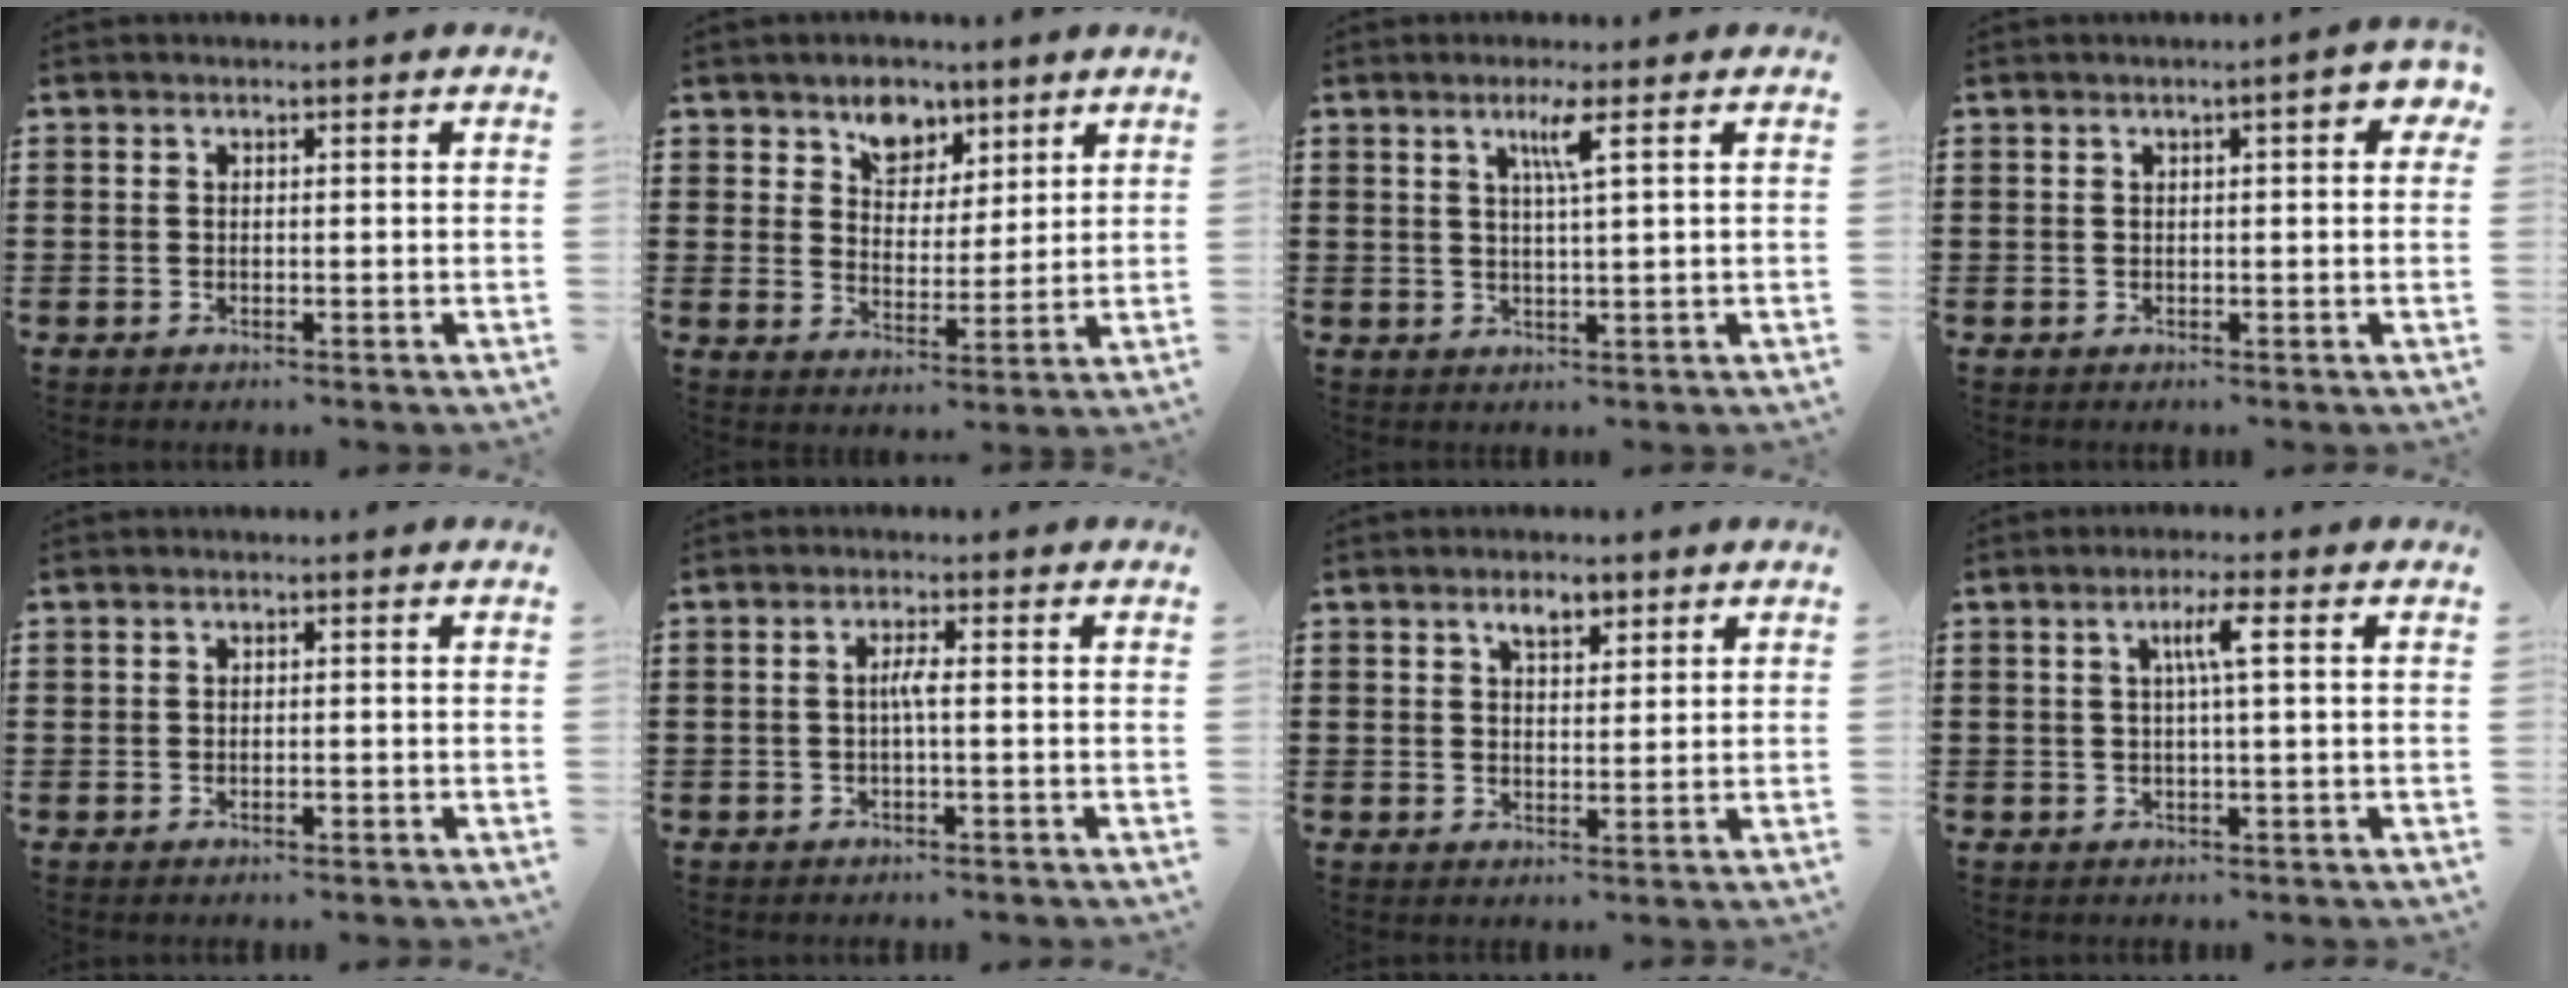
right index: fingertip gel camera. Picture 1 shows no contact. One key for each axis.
{"total": 5.9, "fx": 4.0, "fy": 4.0, "fz": 1.7, "tx": -0.042, "ty": 0.001, "tz": 0.072}
{"total": 3.7, "fx": 1.7, "fy": -0.4, "fz": 3.2, "tx": -0.061, "ty": -0.009, "tz": 0.024}
{"total": 2.7, "fx": 0.8, "fy": 0.5, "fz": 2.5, "tx": -0.034, "ty": -0.002, "tz": 0.007}
{"total": 0.7, "fx": -0.3, "fy": 0.3, "fz": 0.5, "tx": -0.010, "ty": -0.002, "tz": -0.006}
{"total": 2.1, "fx": -0.3, "fy": 0.1, "fz": 2.1, "tx": -0.041, "ty": -0.002, "tz": -0.007}
{"total": 3.2, "fx": 2.1, "fy": 1.3, "fz": 1.9, "tx": -0.035, "ty": 0.003, "tz": 0.036}
{"total": 3.8, "fx": 0.8, "fy": -0.2, "fz": 3.7, "tx": -0.072, "ty": 0.001, "tz": 0.009}